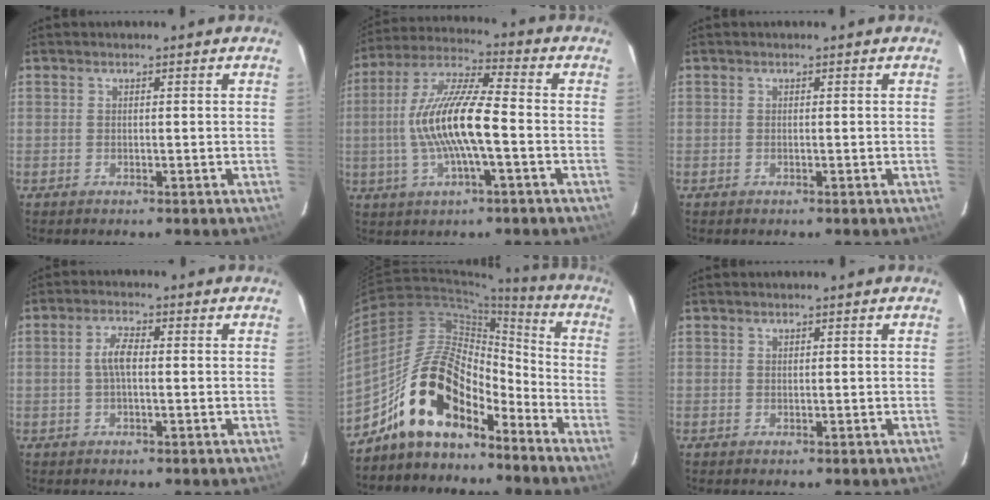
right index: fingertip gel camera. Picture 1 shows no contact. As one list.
[{"total": 14.1, "force": [-2.2, 2.5, 13.7], "torque": [-0.275, 0.006, -0.044]}, {"total": 0.0}, {"total": 3.5, "force": [-0.1, 1.2, 3.3], "torque": [-0.069, 0.008, -0.002]}, {"total": 15.5, "force": [-11.4, 6.5, 8.2], "torque": [-0.150, 0.029, -0.211]}, {"total": 0.0}]